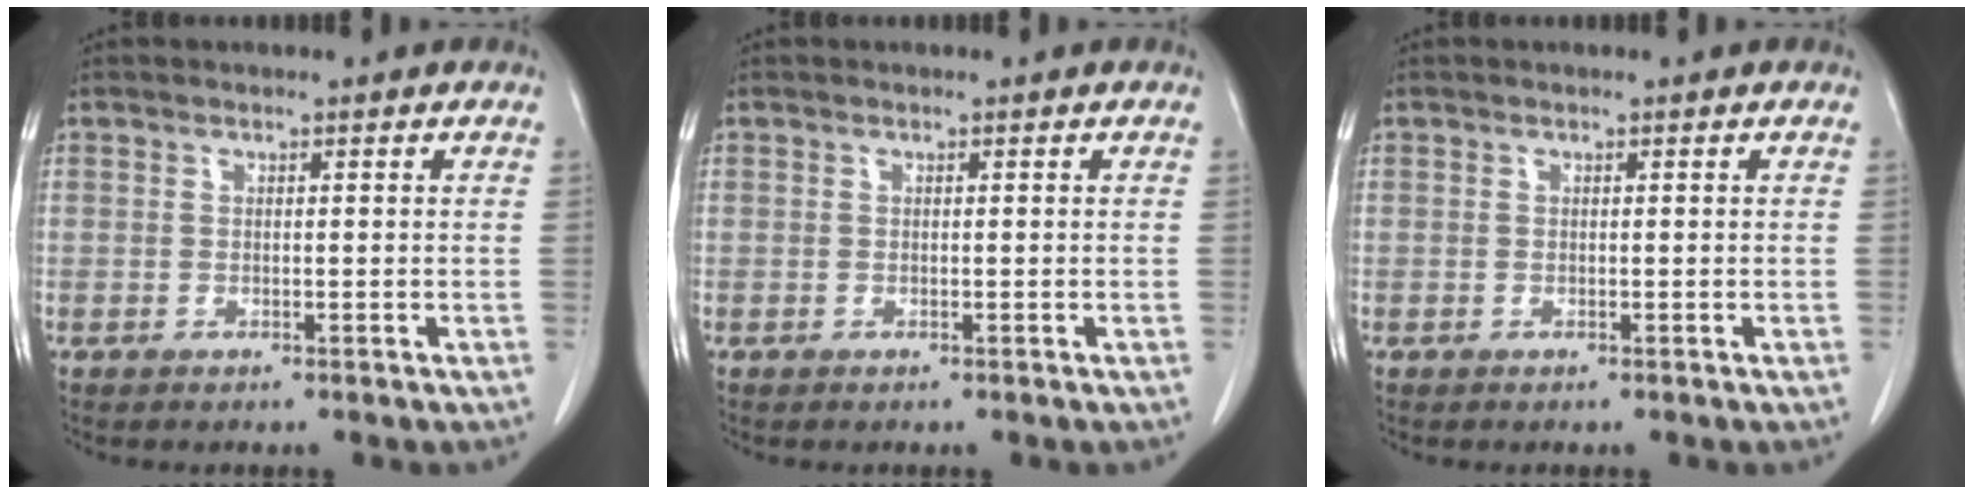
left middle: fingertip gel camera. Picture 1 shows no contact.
{"total": 0.0}
{"total": 0.0}